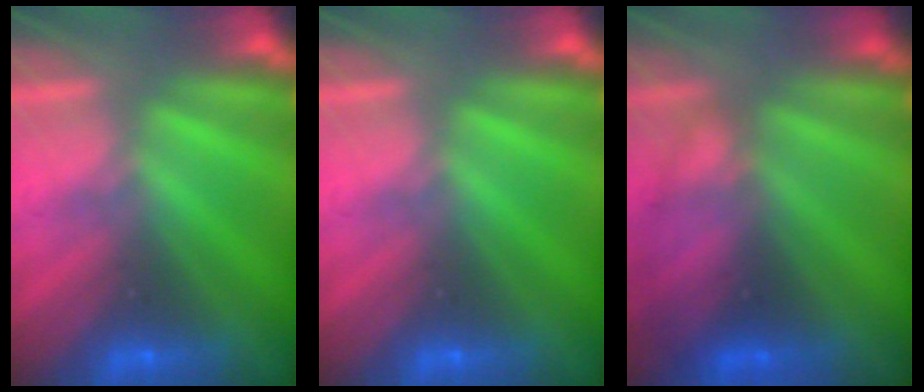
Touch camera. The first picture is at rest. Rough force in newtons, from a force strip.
{"total": 0.0}
{"total": 2.2}